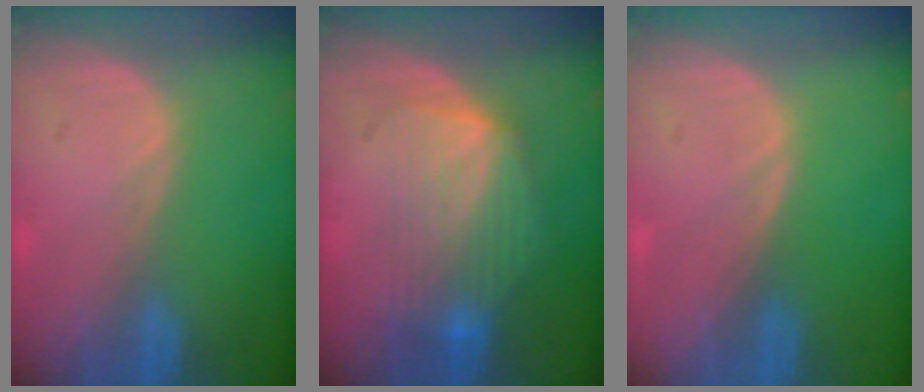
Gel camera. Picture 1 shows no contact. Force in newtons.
{"total": 7.3, "press": 7.2, "slide": 1.3}
{"total": 0.0}